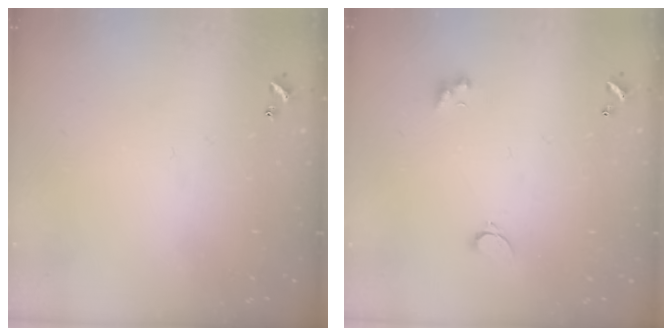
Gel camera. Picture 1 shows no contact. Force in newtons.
{"total": 1.6, "press": 1.5, "slide": 0.5}